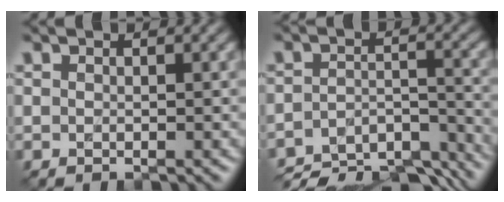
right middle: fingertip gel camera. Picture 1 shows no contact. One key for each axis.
{"total": 11.7, "fx": -10.4, "fy": 3.1, "fz": 4.3, "tx": -0.072, "ty": -0.012, "tz": -0.157}